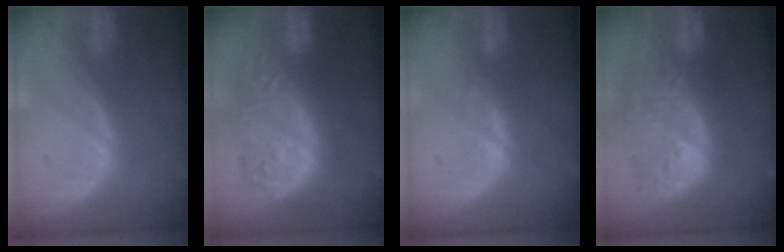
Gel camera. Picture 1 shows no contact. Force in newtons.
{"total": 12.5, "press": 12.4, "slide": 1.1}
{"total": 2.3, "press": 2.3, "slide": 0.5}
{"total": 11.9, "press": 10.7, "slide": 5.4}